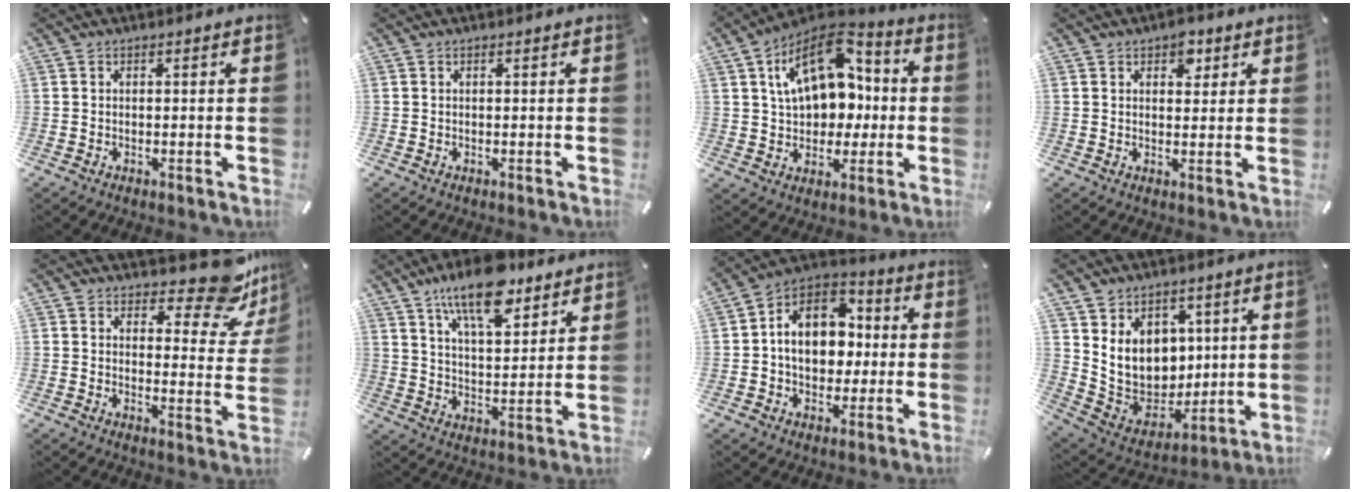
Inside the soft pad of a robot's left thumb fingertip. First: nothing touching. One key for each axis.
{"total": 0.0}
{"total": 18.2, "fx": 5.0, "fy": 12.7, "fz": 12.0, "tx": -0.201, "ty": -0.024, "tz": 0.092}
{"total": 4.5, "fx": 2.4, "fy": 2.9, "fz": 2.4, "tx": -0.014, "ty": -0.009, "tz": 0.035}
{"total": 12.3, "fx": 9.4, "fy": 4.6, "fz": 6.5, "tx": -0.073, "ty": -0.082, "tz": 0.161}
{"total": 15.0, "fx": 10.9, "fy": 6.1, "fz": 8.4, "tx": -0.143, "ty": -0.052, "tz": 0.190}
{"total": 13.3, "fx": 0.0, "fy": 10.7, "fz": 7.8, "tx": -0.138, "ty": 0.003, "tz": 0.002}
{"total": 13.0, "fx": 4.1, "fy": 11.4, "fz": 4.8, "tx": -0.093, "ty": -0.034, "tz": 0.091}